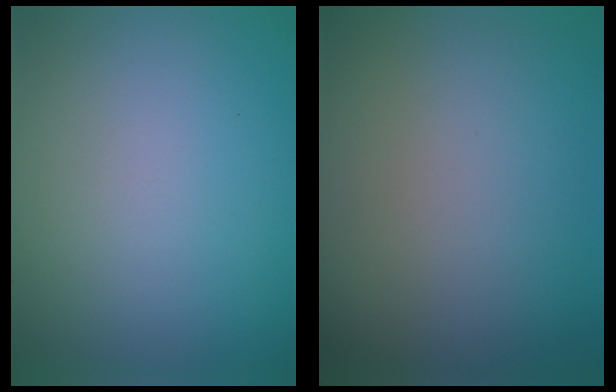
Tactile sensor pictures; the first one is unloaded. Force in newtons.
{"total": 0.0}